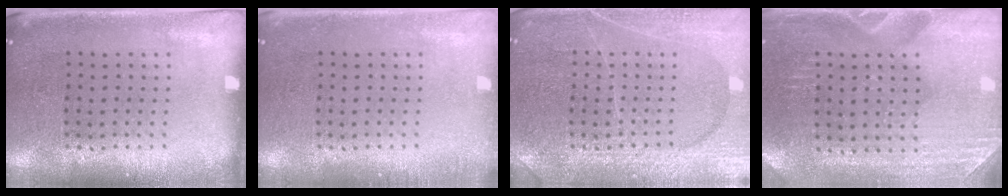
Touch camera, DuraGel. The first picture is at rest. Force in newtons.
{"total": 0.8, "press": 0.8, "slide": 0.0}
{"total": 3.6, "press": 3.6, "slide": 0.4}
{"total": 3.0, "press": 2.9, "slide": 0.6}